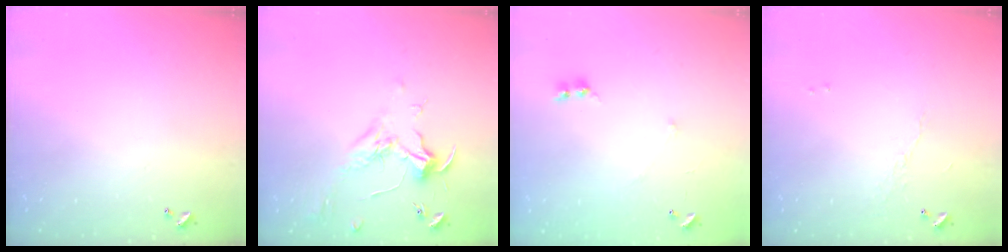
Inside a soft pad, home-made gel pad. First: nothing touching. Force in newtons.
{"total": 1.8, "press": 1.7, "slide": 0.8}
{"total": 6.3, "press": 6.3, "slide": 0.4}
{"total": 4.3, "press": 4.3, "slide": 0.5}